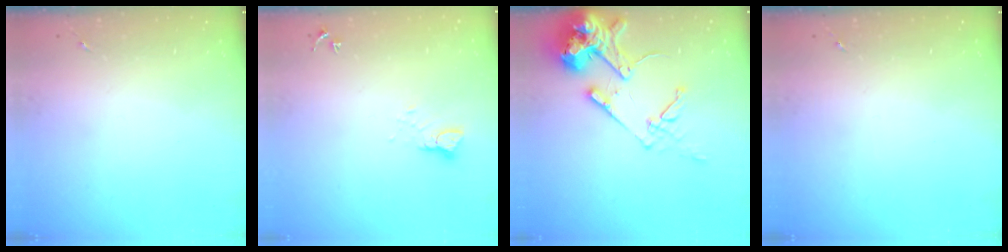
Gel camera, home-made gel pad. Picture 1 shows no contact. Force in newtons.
{"total": 3.1, "press": 3.1, "slide": 0.1}
{"total": 16.6, "press": 16.5, "slide": 2.3}
{"total": 0.0}